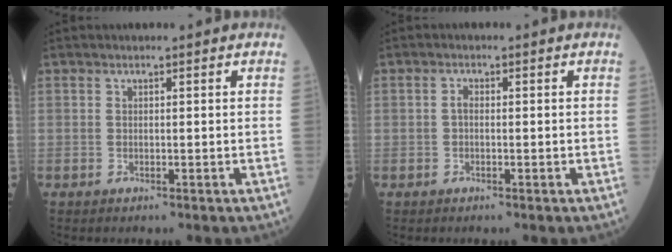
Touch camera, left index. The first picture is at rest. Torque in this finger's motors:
{"motor_torque": [-0.47, 0.02, -0.25, -0.14]}